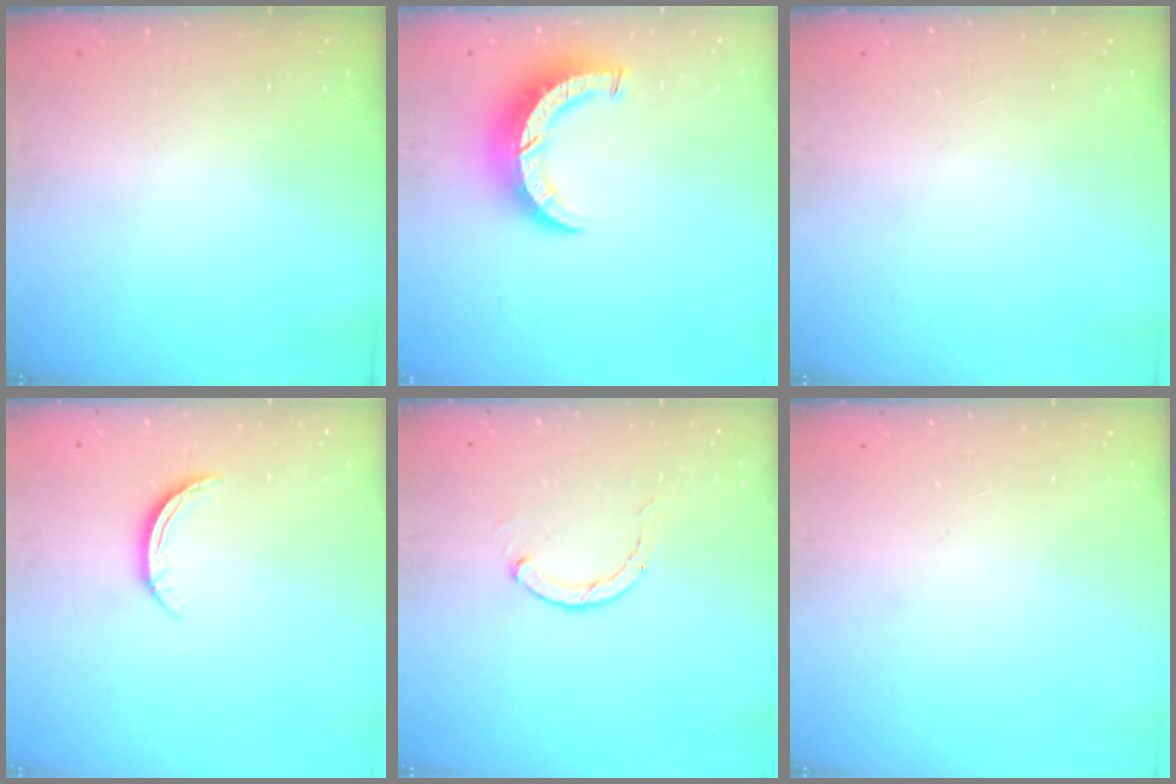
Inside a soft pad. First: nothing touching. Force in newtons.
{"total": 8.0, "press": 7.9, "slide": 0.9}
{"total": 0.0}
{"total": 6.1, "press": 6.1, "slide": 0.5}
{"total": 2.8, "press": 2.8, "slide": 0.5}
{"total": 0.0}